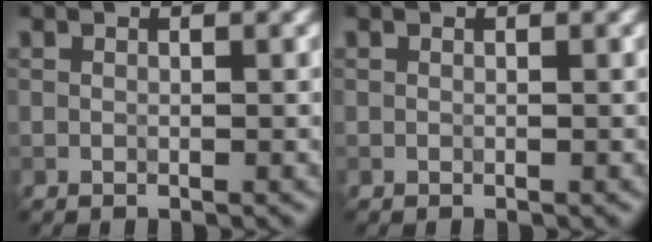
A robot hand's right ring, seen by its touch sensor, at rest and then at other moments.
{"total": 0.0}